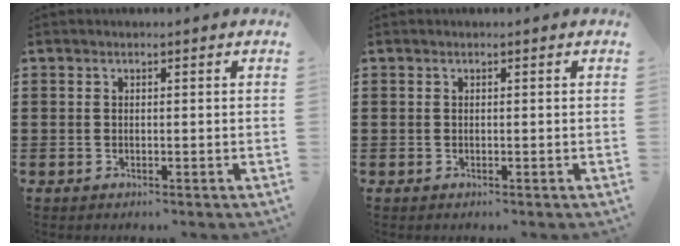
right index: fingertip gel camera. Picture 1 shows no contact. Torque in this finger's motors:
{"motor_torque": [-0.32, 0.67, 0.00, 0.00]}